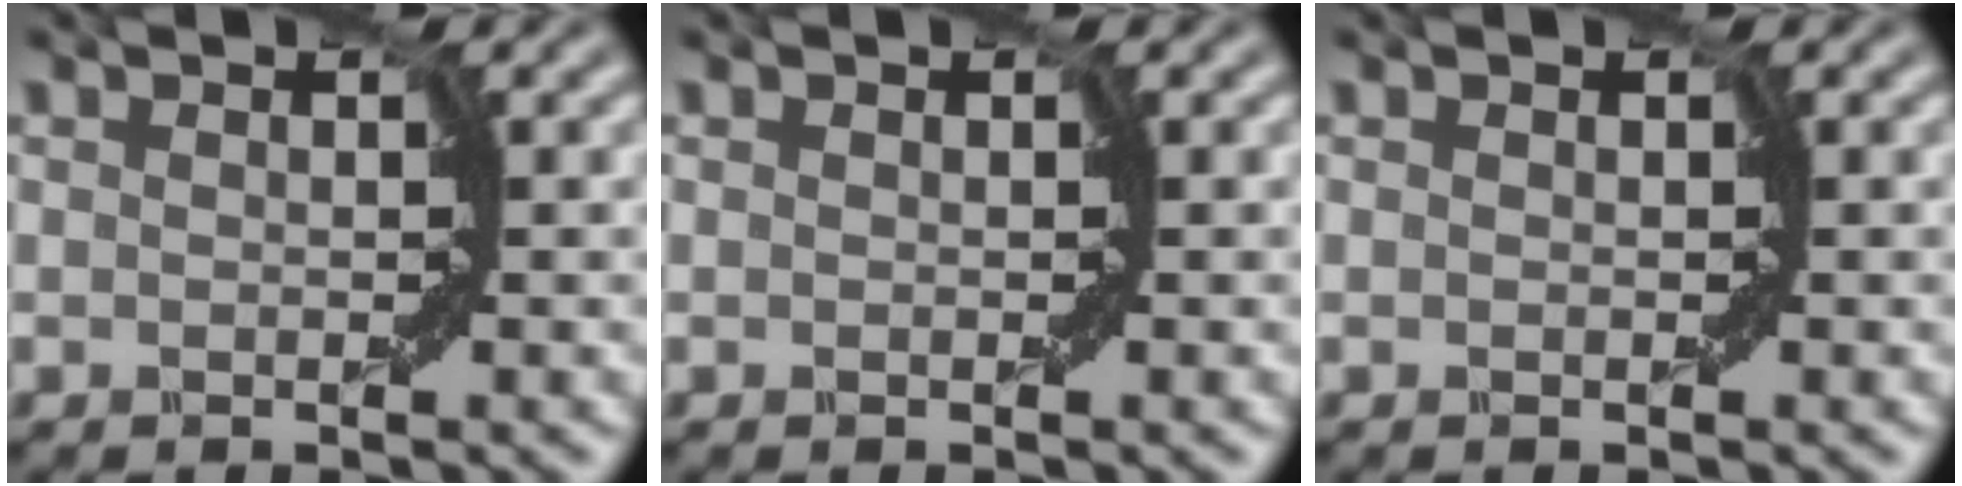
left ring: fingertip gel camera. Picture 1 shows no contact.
{"total": 0.0}
{"total": 0.0}